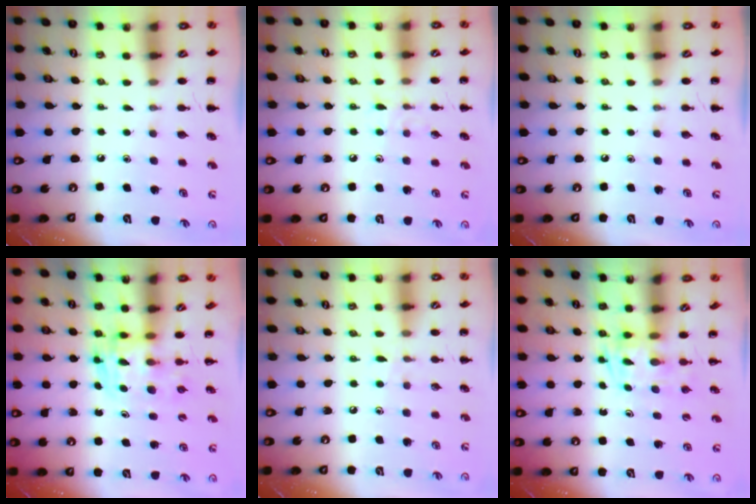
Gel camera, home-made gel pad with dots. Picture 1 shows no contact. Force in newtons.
{"total": 5.9, "press": 5.6, "slide": 2.0}
{"total": 0.0}
{"total": 3.7, "press": 3.6, "slide": 0.6}
{"total": 5.9, "press": 5.4, "slide": 2.2}
{"total": 2.4, "press": 2.2, "slide": 1.1}